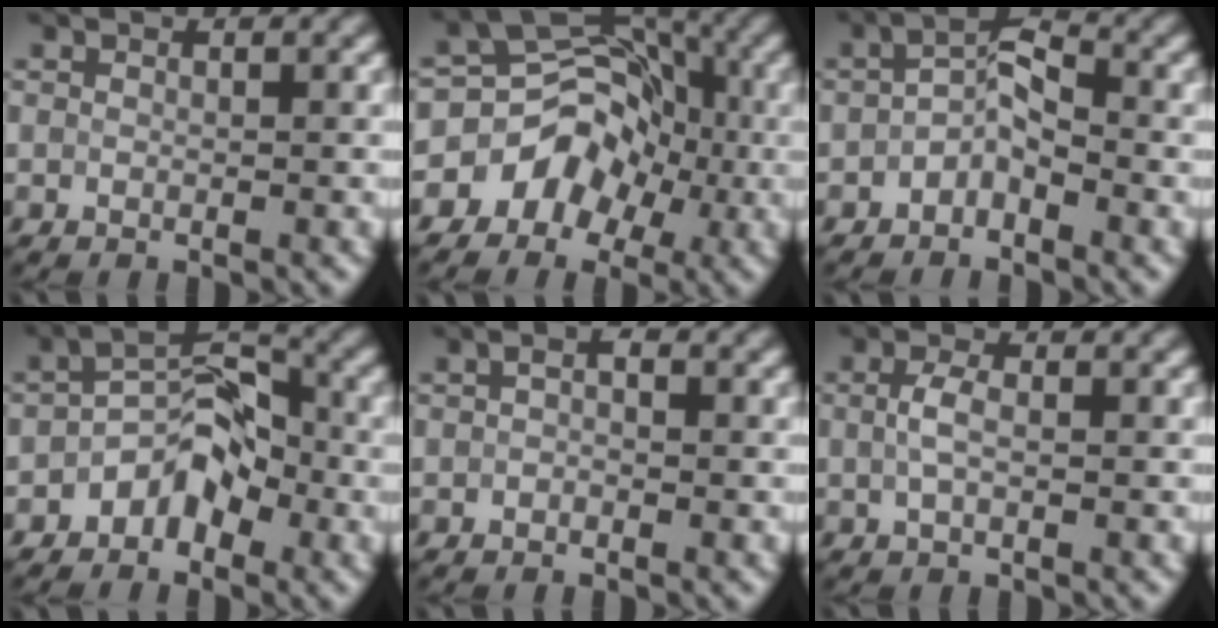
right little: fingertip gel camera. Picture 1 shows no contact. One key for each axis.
{"total": 6.1, "fx": -2.0, "fy": 5.0, "fz": 2.9, "tx": -0.031, "ty": 0.009, "tz": -0.045}
{"total": 2.9, "fx": -1.3, "fy": 1.4, "fz": 2.2, "tx": -0.035, "ty": 0.015, "tz": -0.029}
{"total": 4.6, "fx": -2.0, "fy": 2.9, "fz": 3.0, "tx": -0.036, "ty": 0.014, "tz": -0.040}
{"total": 1.2, "fx": -0.2, "fy": 0.7, "fz": 0.9, "tx": -0.016, "ty": 0.002, "tz": -0.006}
{"total": 2.1, "fx": 0.1, "fy": 1.0, "fz": 1.8, "tx": -0.043, "ty": 0.002, "tz": -0.001}